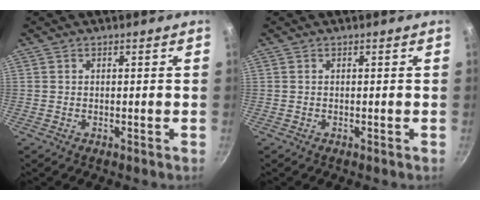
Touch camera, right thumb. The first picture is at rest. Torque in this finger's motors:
{"motor_torque": [0.11, 0.07, 0.28, 0.19, 0.01]}